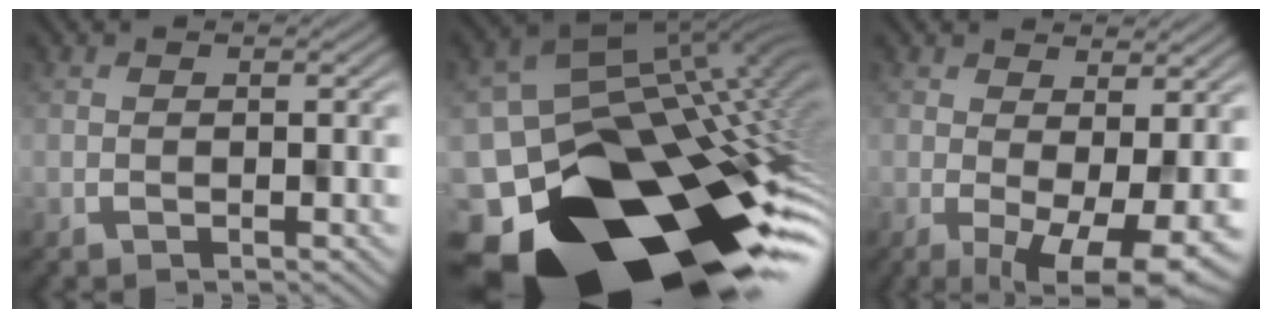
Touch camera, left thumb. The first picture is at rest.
{"total": 17.9, "force": [-8.4, 11.2, 11.1], "torque": [-0.213, -0.047, -0.114]}
{"total": 7.7, "force": [-2.2, 2.3, 7.0], "torque": [-0.109, -0.025, -0.009]}